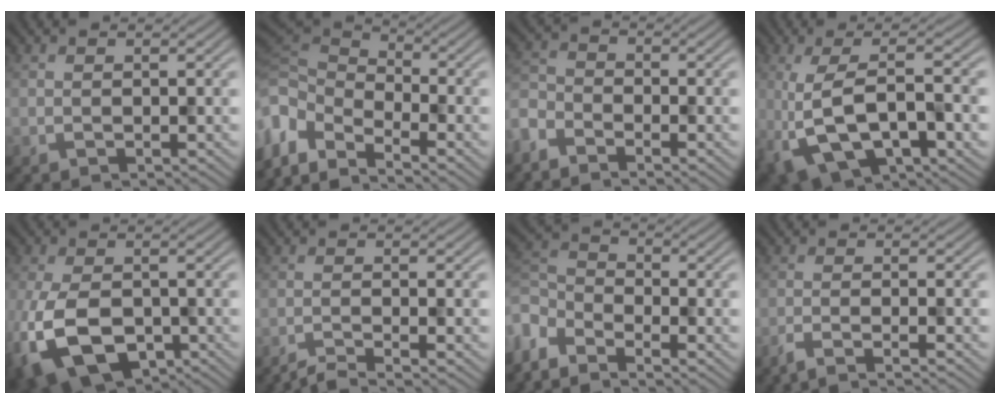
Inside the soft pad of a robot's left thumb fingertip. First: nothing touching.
{"total": 8.4, "force": [-4.8, 4.1, 5.5], "torque": [-0.149, -0.015, -0.092]}
{"total": 4.5, "force": [-3.8, 1.8, 1.5], "torque": [-0.039, -0.006, -0.097]}
{"total": 11.6, "force": [-3.5, 4.3, 10.2], "torque": [-0.209, -0.012, -0.052]}
{"total": 11.2, "force": [-4.9, 6.4, 7.7], "torque": [-0.181, -0.028, -0.081]}
{"total": 3.0, "force": [-2.4, 0.2, 1.7], "torque": [-0.017, 0.001, -0.061]}
{"total": 6.4, "force": [-4.9, 2.7, 3.0], "torque": [-0.082, -0.008, -0.115]}
{"total": 3.6, "force": [-2.6, 0.4, 2.4], "torque": [-0.025, 0.000, -0.066]}